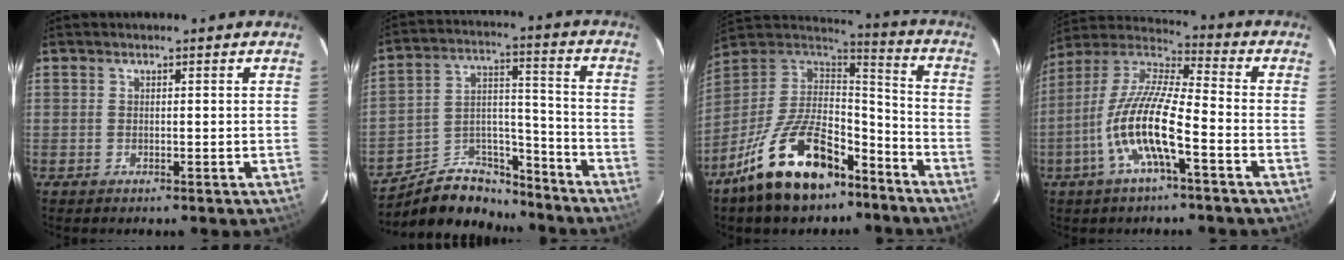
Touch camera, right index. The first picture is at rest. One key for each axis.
{"total": 14.7, "fx": -12.2, "fy": 6.6, "fz": 4.7, "tx": -0.089, "ty": 0.052, "tz": -0.193}
{"total": 21.8, "fx": -13.7, "fy": 10.1, "fz": 13.7, "tx": -0.268, "ty": 0.009, "tz": -0.224}
{"total": 14.4, "fx": -5.4, "fy": 2.7, "fz": 13.0, "tx": -0.261, "ty": -0.002, "tz": -0.112}